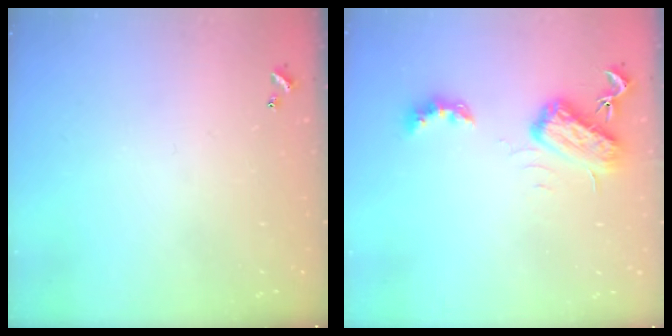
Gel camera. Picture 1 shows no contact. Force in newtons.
{"total": 5.4, "press": 5.4, "slide": 0.5}